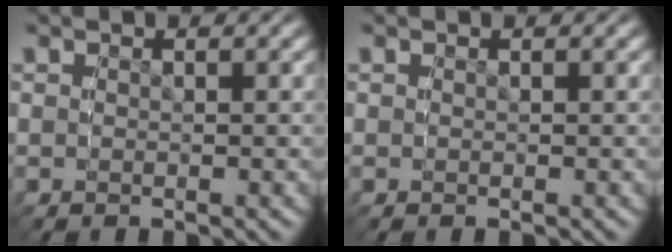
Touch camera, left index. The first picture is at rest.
{"total": 0.0}